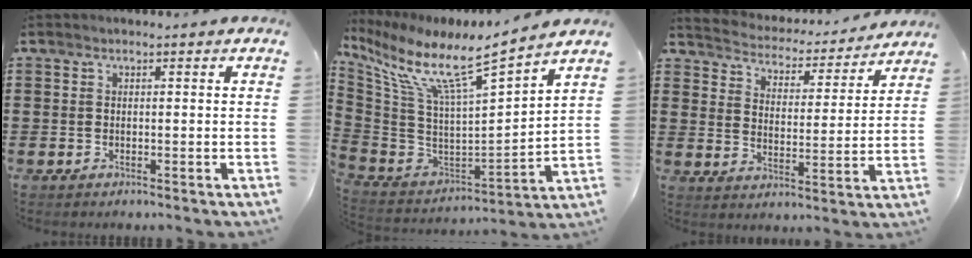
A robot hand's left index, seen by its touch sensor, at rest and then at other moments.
{"total": 9.0, "force": [6.5, 0.6, 6.3], "torque": [-0.150, -0.062, 0.102]}
{"total": 3.2, "force": [3.2, 0.2, -0.3], "torque": [-0.020, -0.034, 0.047]}